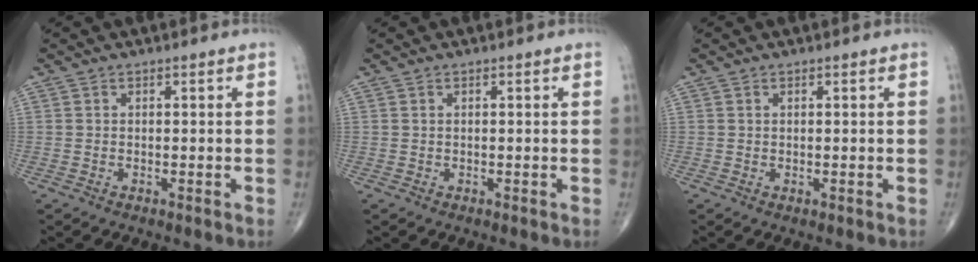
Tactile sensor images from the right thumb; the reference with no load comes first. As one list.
[{"total": 0.0}, {"total": 0.0}]